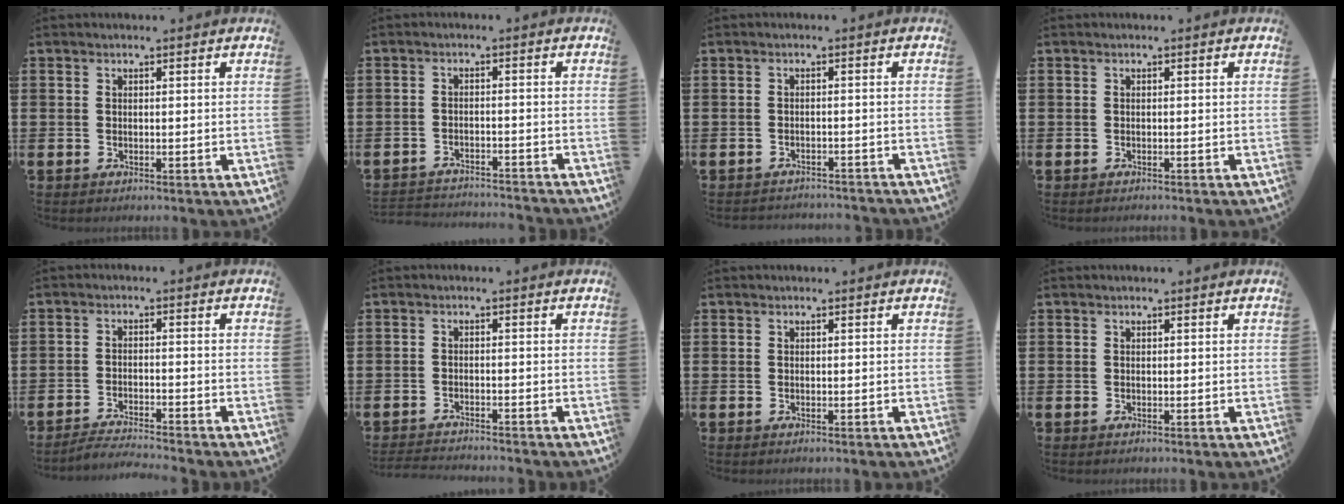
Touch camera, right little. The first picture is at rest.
{"total": 2.6, "force": [-2.5, 0.0, -0.2], "torque": [-0.002, 0.002, -0.056]}
{"total": 1.5, "force": [-1.5, 0.0, -0.2], "torque": [-0.002, 0.004, -0.032]}
{"total": 0.0}
{"total": 2.5, "force": [-2.4, -0.3, 0.2], "torque": [-0.005, 0.003, -0.051]}
{"total": 1.7, "force": [-1.7, -0.1, 0.0], "torque": [-0.002, 0.003, -0.036]}
{"total": 0.0}
{"total": 0.0}